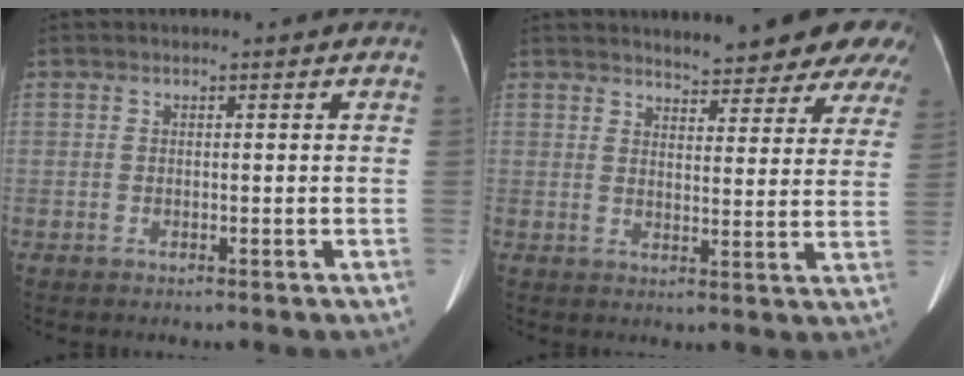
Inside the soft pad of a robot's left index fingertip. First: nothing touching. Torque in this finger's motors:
{"motor_torque": [0.89, -1.25, 0.72, 0.03]}